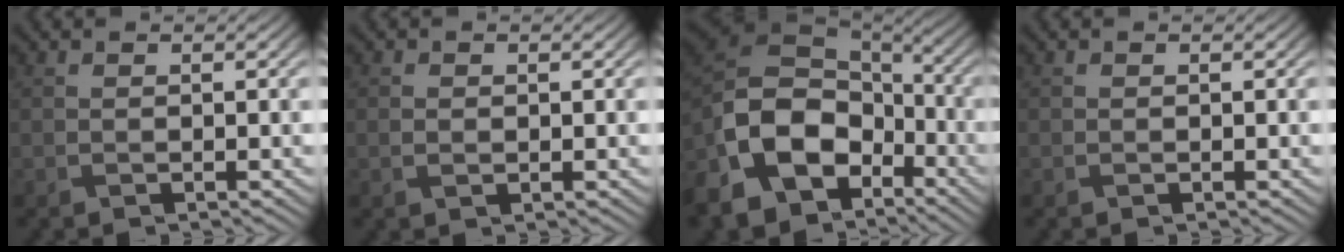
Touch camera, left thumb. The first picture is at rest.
{"total": 1.1, "force": [0.0, 0.8, 0.7], "torque": [-0.016, -0.004, 0.002]}
{"total": 17.1, "force": [-7.4, 12.0, 9.6], "torque": [-0.269, -0.035, -0.135]}
{"total": 0.0}